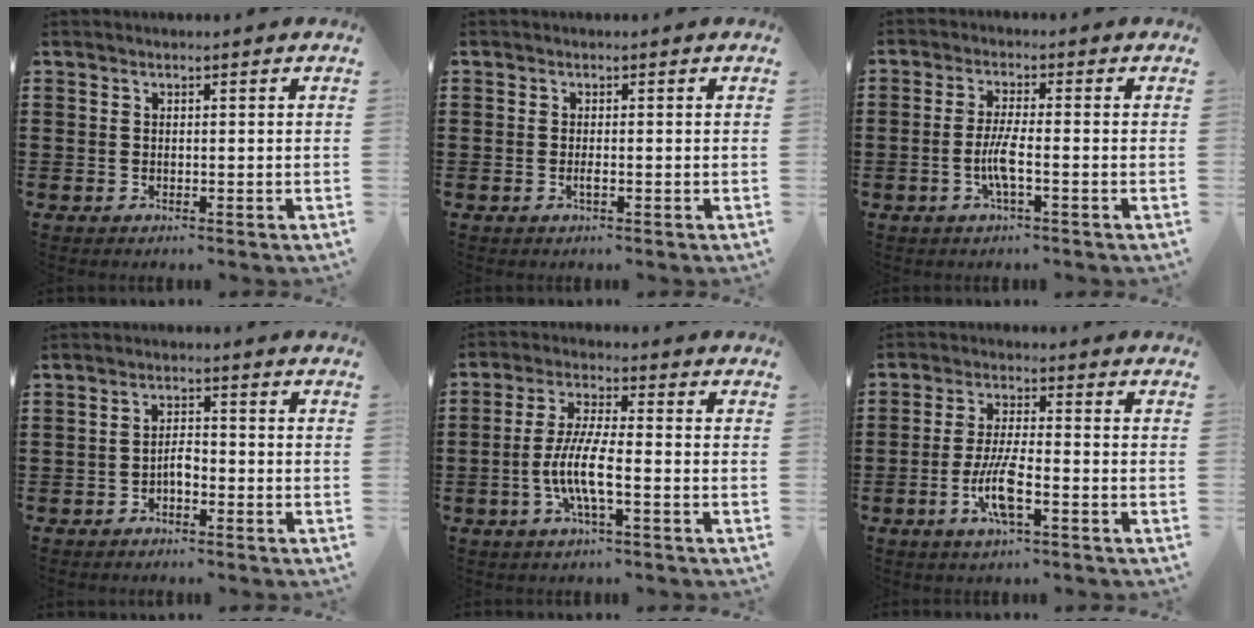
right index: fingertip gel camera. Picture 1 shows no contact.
{"total": 1.2, "force": [-0.4, 0.2, 1.1], "torque": [-0.030, -0.005, -0.009]}
{"total": 4.6, "force": [-1.5, 0.5, 4.3], "torque": [-0.096, -0.008, -0.035]}
{"total": 2.6, "force": [-1.4, 1.1, 1.9], "torque": [-0.038, 0.008, -0.030]}
{"total": 7.7, "force": [-2.4, 1.6, 7.2], "torque": [-0.162, -0.014, -0.054]}
{"total": 7.4, "force": [-2.9, 1.6, 6.6], "torque": [-0.148, -0.014, -0.059]}